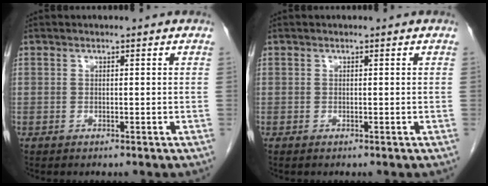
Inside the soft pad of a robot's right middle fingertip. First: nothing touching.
{"total": 0.0}